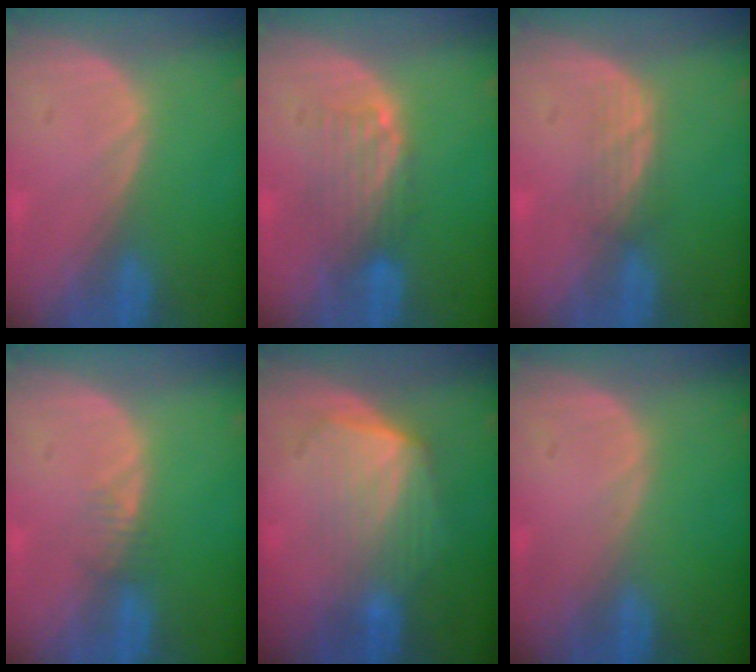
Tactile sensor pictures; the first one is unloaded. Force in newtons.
{"total": 5.1, "press": 4.4, "slide": 2.6}
{"total": 2.4, "press": 2.4, "slide": 0.5}
{"total": 1.5, "press": 1.5, "slide": 0.2}
{"total": 7.2, "press": 6.5, "slide": 3.0}
{"total": 0.0}